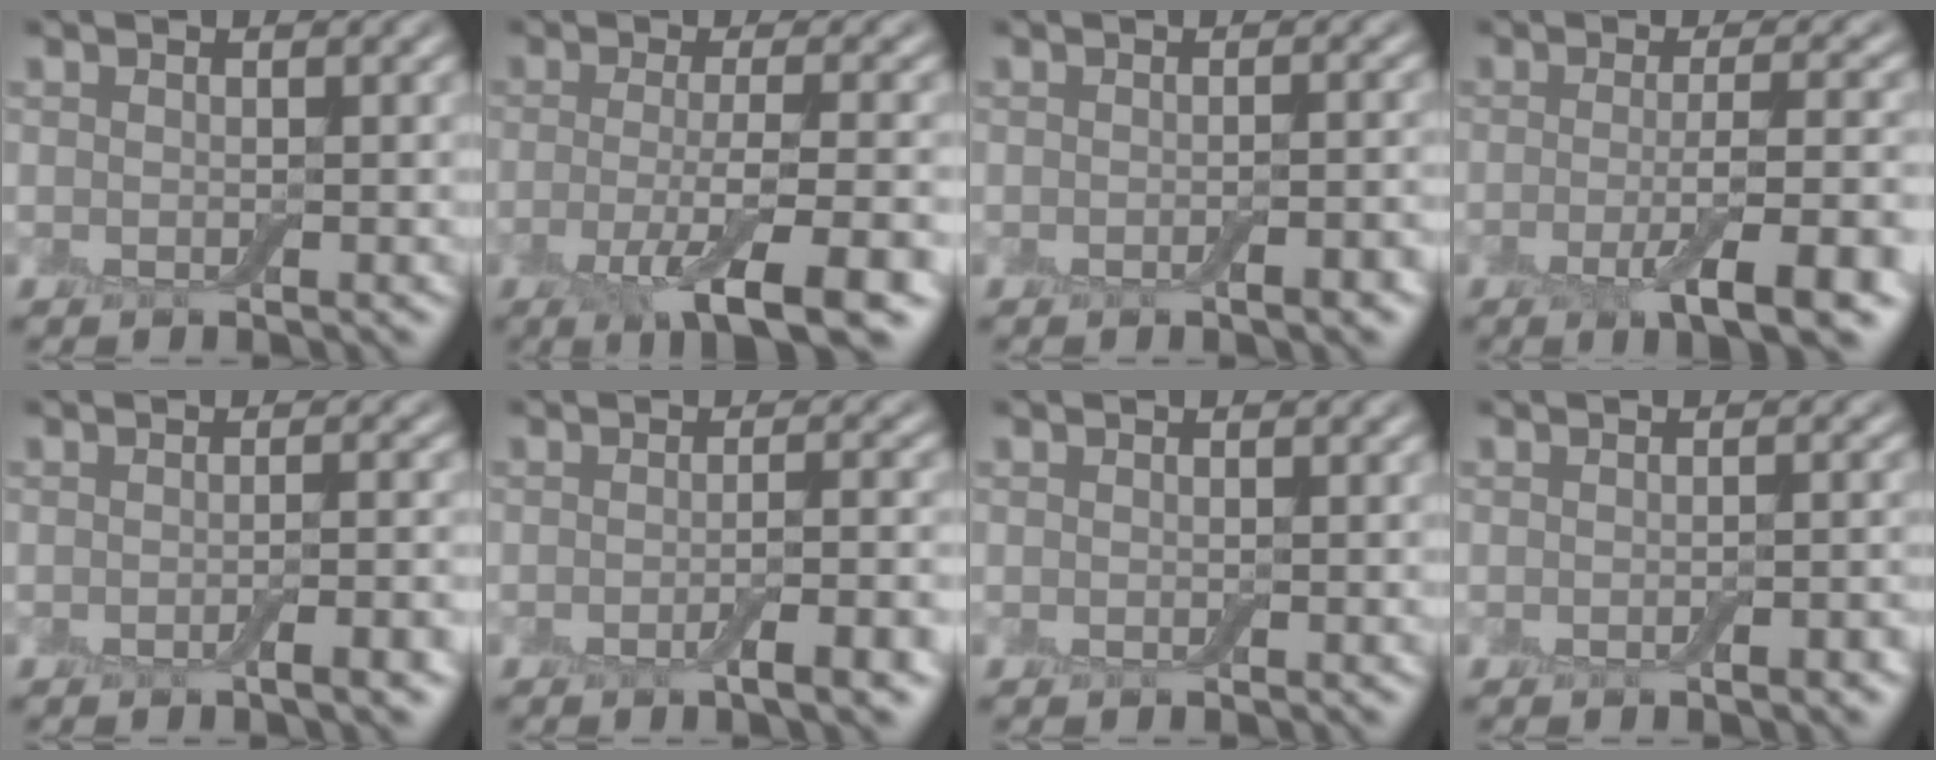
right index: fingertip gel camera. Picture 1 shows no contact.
{"total": 8.0, "force": [-3.7, 1.5, 6.9], "torque": [-0.106, -0.004, -0.067]}
{"total": 2.3, "force": [-1.0, 0.5, 2.0], "torque": [-0.022, 0.002, -0.013]}
{"total": 7.4, "force": [-2.8, 1.5, 6.6], "torque": [-0.097, -0.003, -0.049]}
{"total": 3.1, "force": [-1.3, 0.7, 2.7], "torque": [-0.033, 0.004, -0.023]}
{"total": 4.0, "force": [-1.6, 0.9, 3.6], "torque": [-0.049, 0.003, -0.029]}
{"total": 0.0}
{"total": 1.8, "force": [-0.8, 0.4, 1.6], "torque": [-0.019, 0.001, -0.009]}